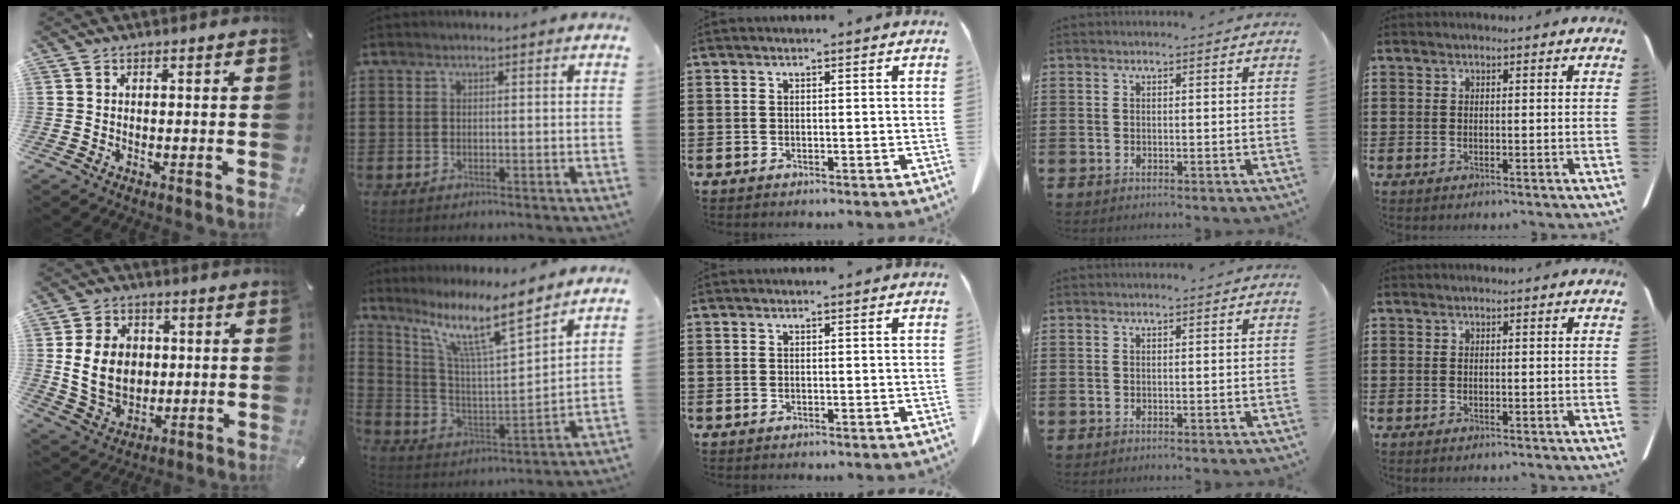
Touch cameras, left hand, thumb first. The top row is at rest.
{"thumb": {"total": 11.5, "force": [0.8, 9.5, 6.6], "torque": [-0.137, 0.012, 0.017]}, "index": {"total": 11.6, "force": [8.5, 1.6, 7.7], "torque": [-0.167, -0.040, 0.143]}}